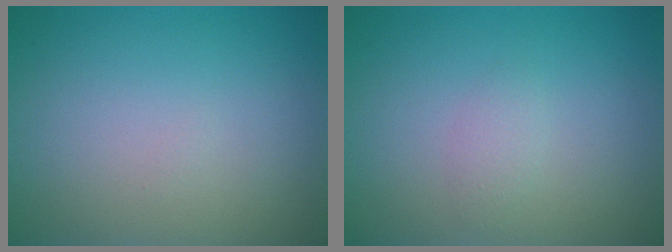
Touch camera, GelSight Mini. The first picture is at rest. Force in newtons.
{"total": 1.0, "press": 1.0, "slide": 0.1}